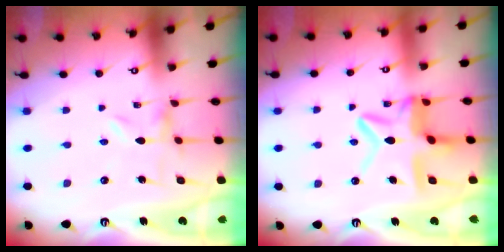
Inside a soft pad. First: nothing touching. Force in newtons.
{"total": 13.7, "press": 13.6, "slide": 1.3}